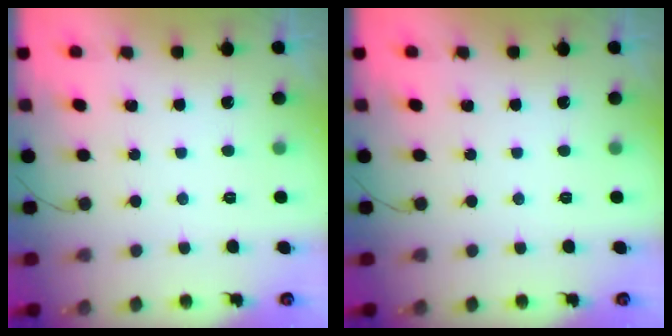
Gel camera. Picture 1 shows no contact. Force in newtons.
{"total": 0.0}